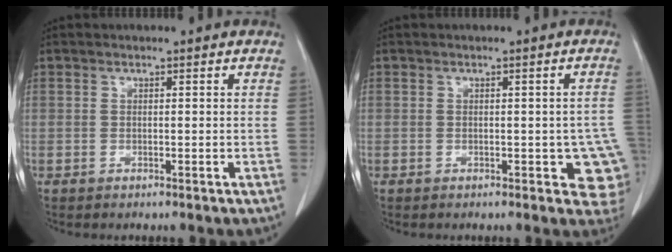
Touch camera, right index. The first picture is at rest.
{"total": 5.3, "force": [-1.7, 2.4, 4.4], "torque": [-0.025, 0.008, -0.021]}